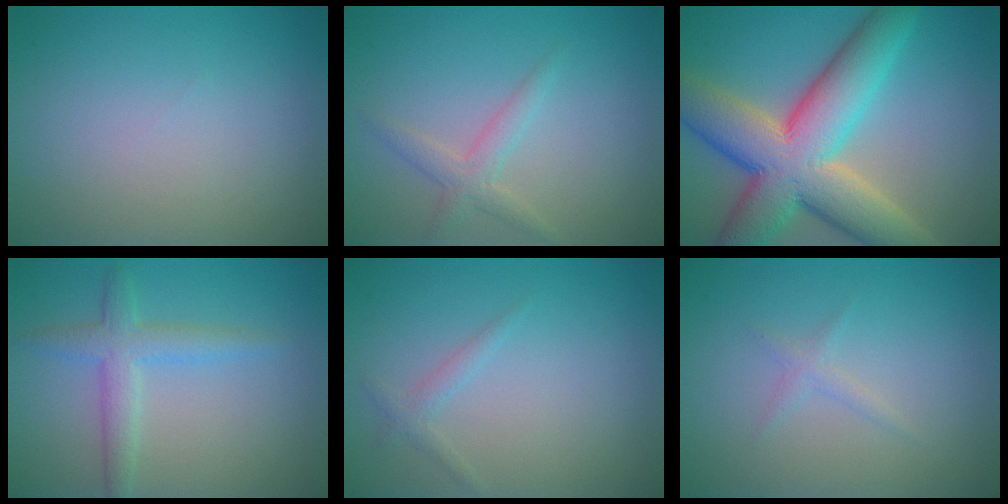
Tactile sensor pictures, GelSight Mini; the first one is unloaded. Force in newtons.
{"total": 2.0, "press": 2.0, "slide": 0.0}
{"total": 12.6, "press": 12.5, "slide": 0.7}
{"total": 3.1, "press": 3.1, "slide": 0.0}
{"total": 1.0, "press": 1.0, "slide": 0.2}
{"total": 1.0, "press": 1.0, "slide": 0.1}